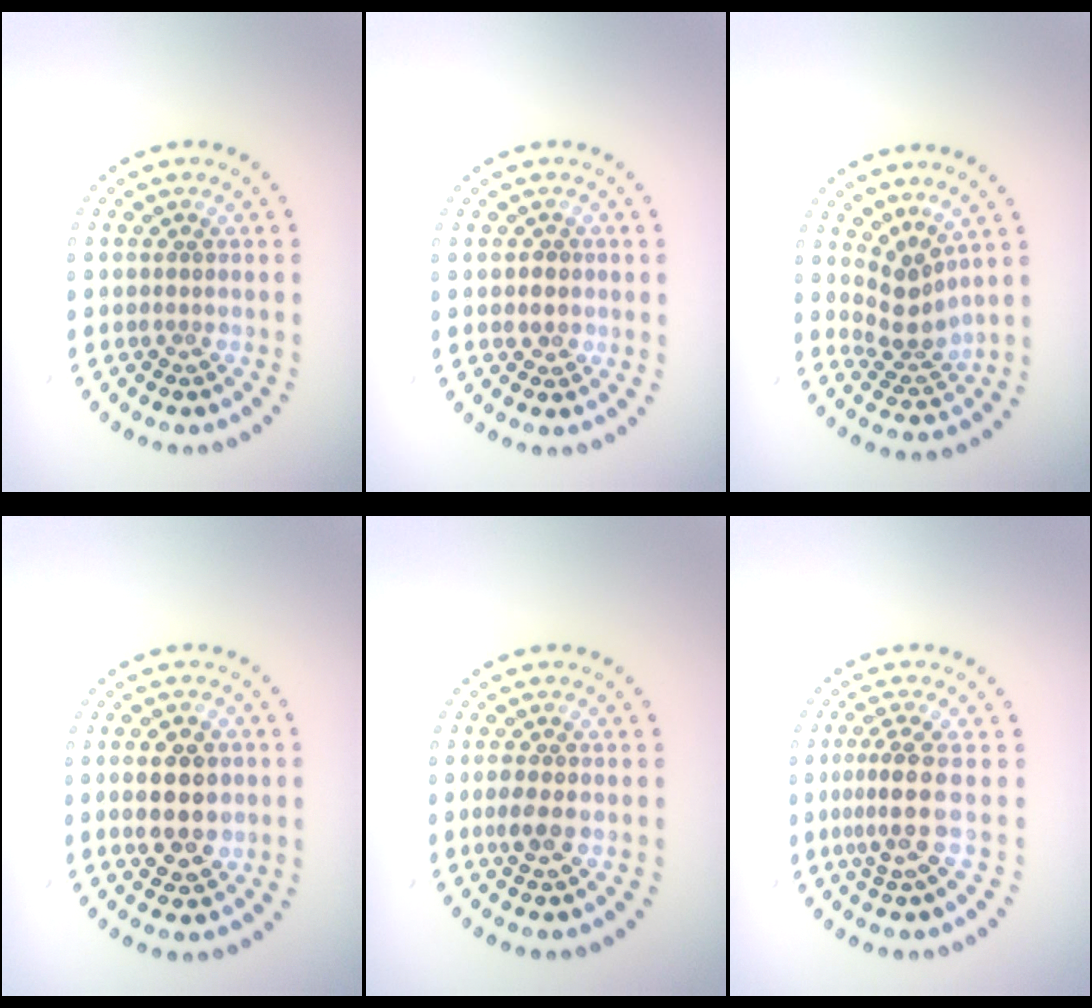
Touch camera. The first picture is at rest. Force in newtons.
{"total": 0.9, "press": 0.8, "slide": 0.4}
{"total": 2.9, "press": 2.0, "slide": 2.2}
{"total": 4.9, "press": 4.8, "slide": 0.3}
{"total": 1.6, "press": 1.6, "slide": 0.3}
{"total": 3.1, "press": 2.2, "slide": 2.2}